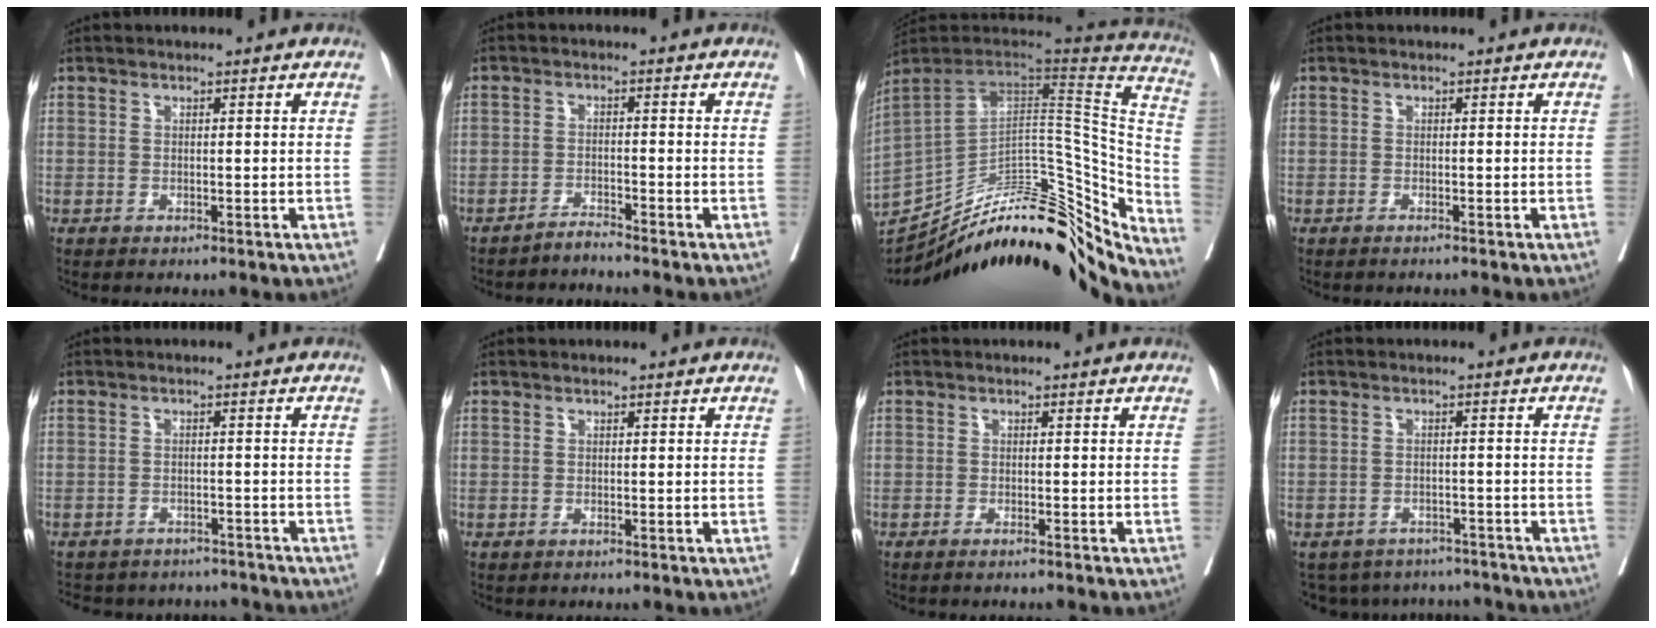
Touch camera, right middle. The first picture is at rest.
{"total": 2.0, "force": [-2.0, -0.5, 0.1], "torque": [0.001, -0.008, -0.038]}
{"total": 34.8, "force": [-27.3, 10.0, 19.1], "torque": [-0.265, -0.004, -0.391]}
{"total": 1.7, "force": [-1.5, -0.1, 0.8], "torque": [-0.012, -0.002, -0.019]}
{"total": 11.4, "force": [-10.5, 4.2, 2.1], "torque": [-0.044, 0.015, -0.124]}
{"total": 0.0}
{"total": 2.3, "force": [-2.0, -0.3, 1.2], "torque": [-0.014, 0.000, -0.026]}
{"total": 11.3, "force": [-10.4, 4.1, 1.4], "torque": [-0.027, 0.020, -0.126]}